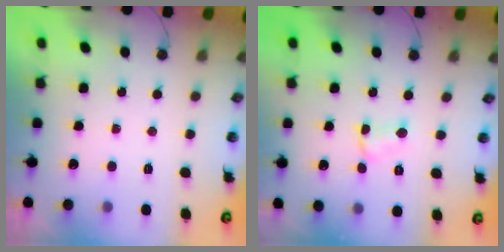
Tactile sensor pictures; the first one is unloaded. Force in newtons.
{"total": 2.9, "press": 2.9, "slide": 0.5}